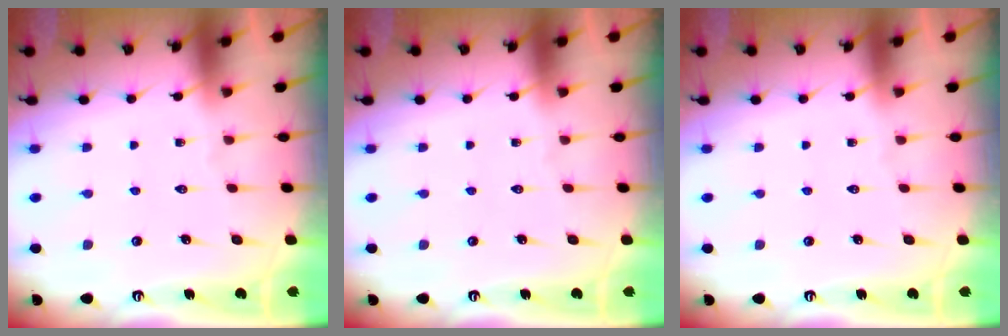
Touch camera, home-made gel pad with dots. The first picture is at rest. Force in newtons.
{"total": 0.0}
{"total": 0.0}